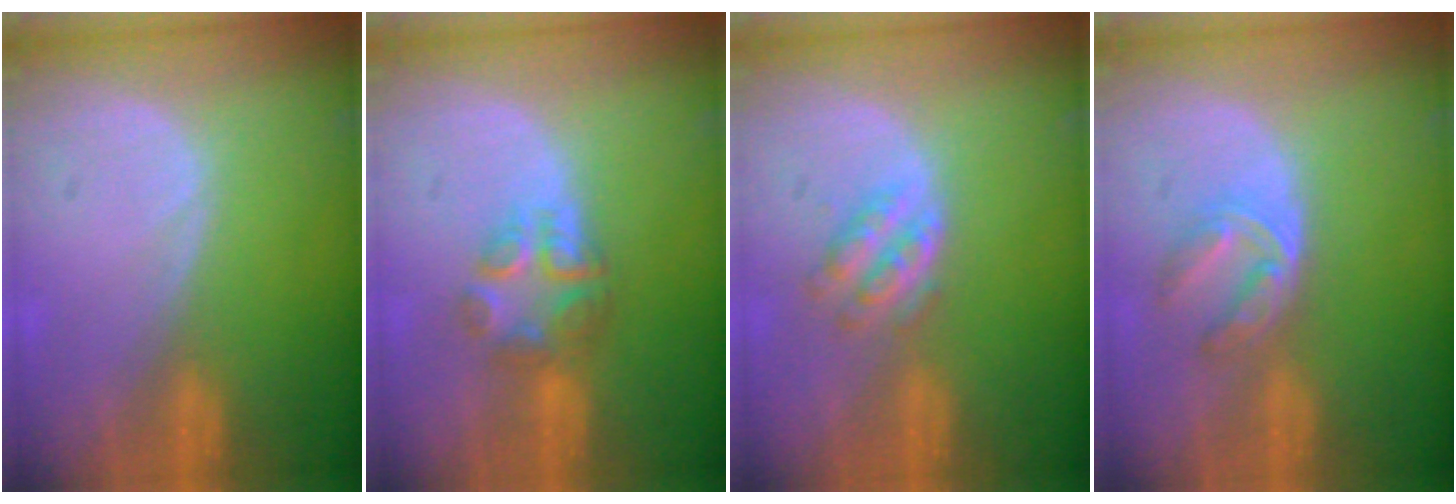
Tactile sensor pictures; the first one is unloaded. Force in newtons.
{"total": 6.0, "press": 5.2, "slide": 3.1}
{"total": 4.1, "press": 4.1, "slide": 0.4}
{"total": 6.0, "press": 4.8, "slide": 3.6}